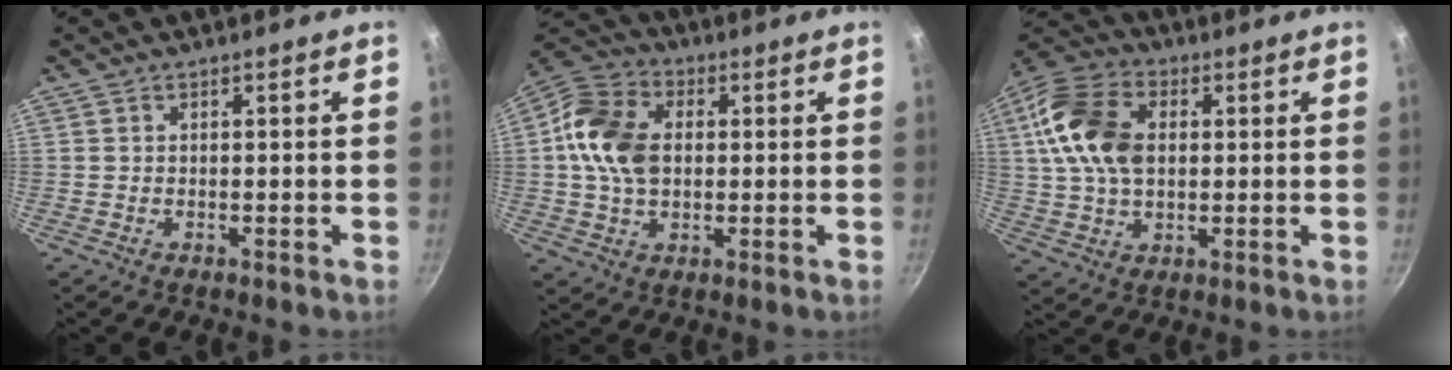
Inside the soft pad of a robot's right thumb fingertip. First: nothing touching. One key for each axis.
{"total": 13.4, "fx": 1.3, "fy": 9.5, "fz": 9.4, "tx": -0.157, "ty": 0.013, "tz": 0.008}
{"total": 15.5, "fx": 2.6, "fy": 10.3, "fz": 11.3, "tx": -0.201, "ty": 0.013, "tz": 0.037}